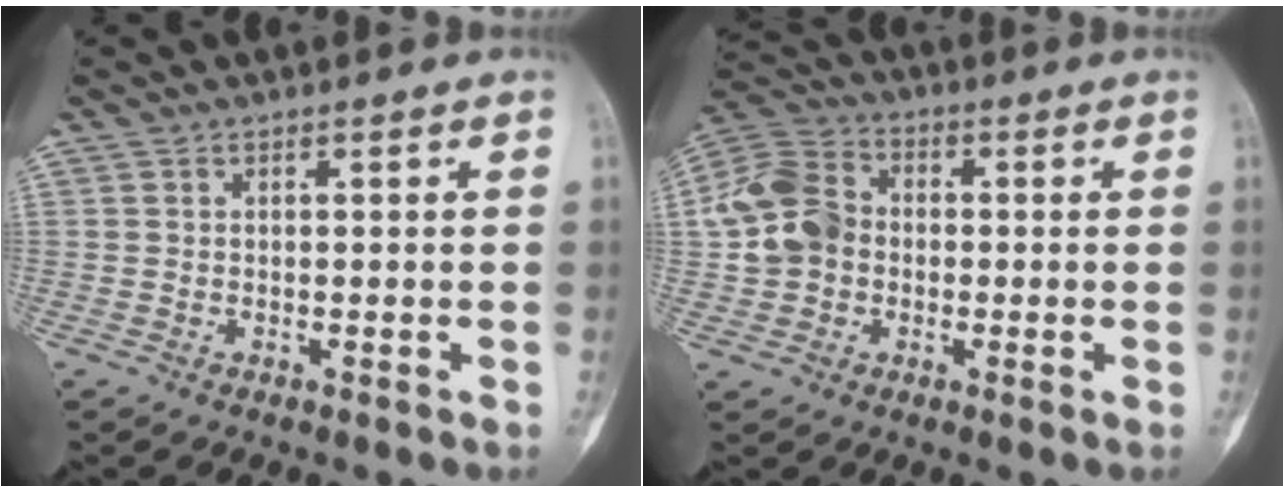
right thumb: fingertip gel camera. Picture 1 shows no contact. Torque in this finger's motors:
{"motor_torque": [0.72, 1.47, 0.24, 0.20, 0.13]}